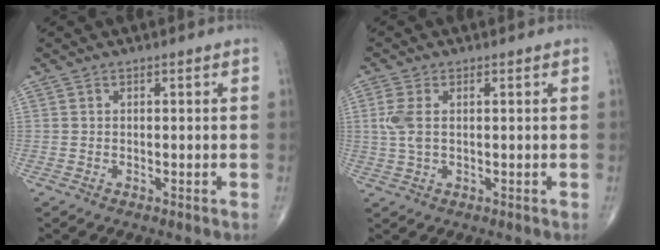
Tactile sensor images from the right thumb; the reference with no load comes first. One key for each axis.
{"total": 4.4, "fx": 0.4, "fy": 2.2, "fz": 3.7, "tx": -0.102, "ty": 0.012, "tz": 0.007}